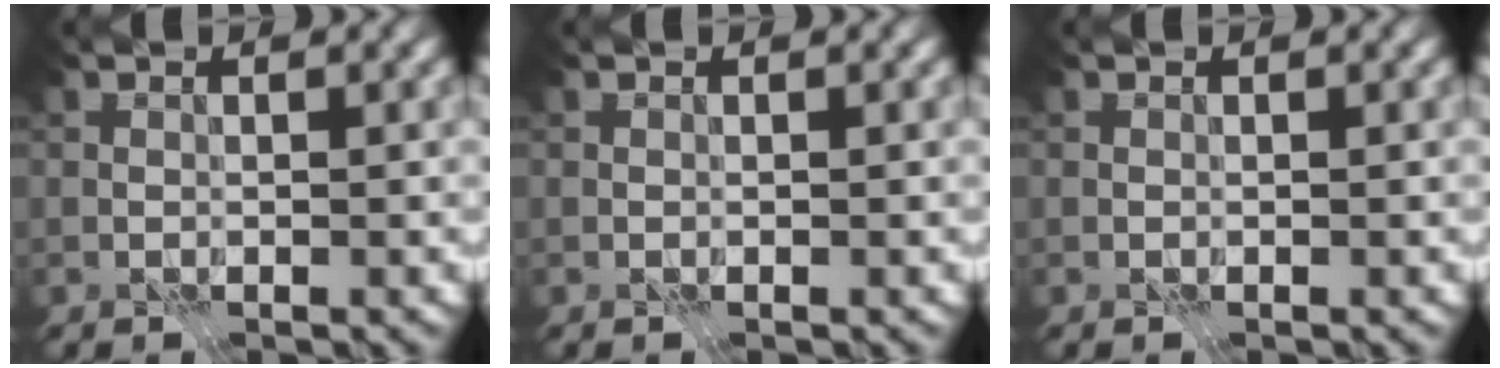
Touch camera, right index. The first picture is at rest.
{"total": 0.0}
{"total": 0.0}